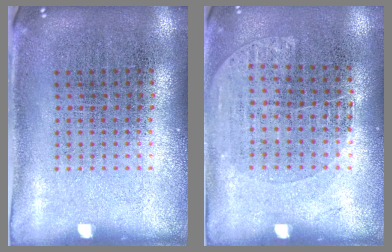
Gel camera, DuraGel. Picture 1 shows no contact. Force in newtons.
{"total": 1.1, "press": 0.9, "slide": 0.6}